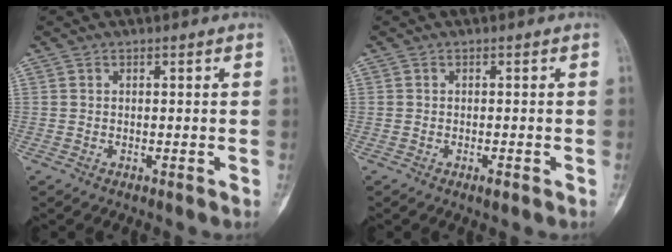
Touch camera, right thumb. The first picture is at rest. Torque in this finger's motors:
{"motor_torque": [0.19, 0.05, 0.04, -0.03, 0.14]}